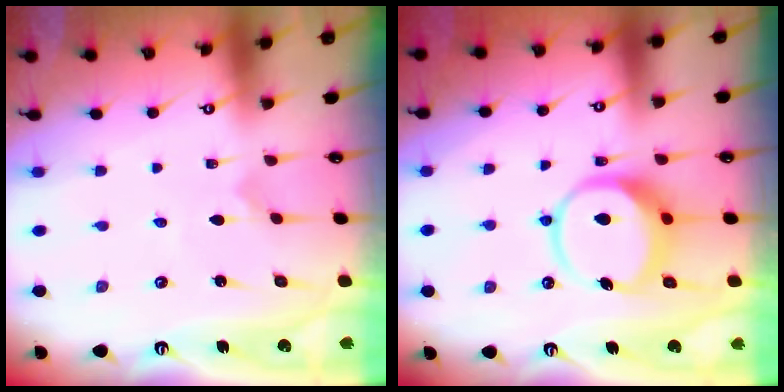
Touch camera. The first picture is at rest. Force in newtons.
{"total": 9.9, "press": 9.8, "slide": 1.6}